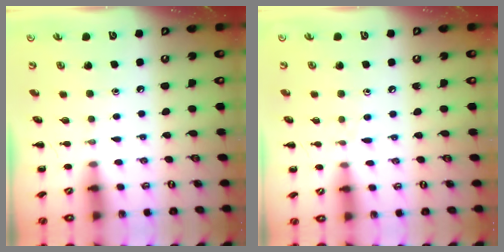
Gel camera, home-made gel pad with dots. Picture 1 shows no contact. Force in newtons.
{"total": 4.7, "press": 4.4, "slide": 1.6}